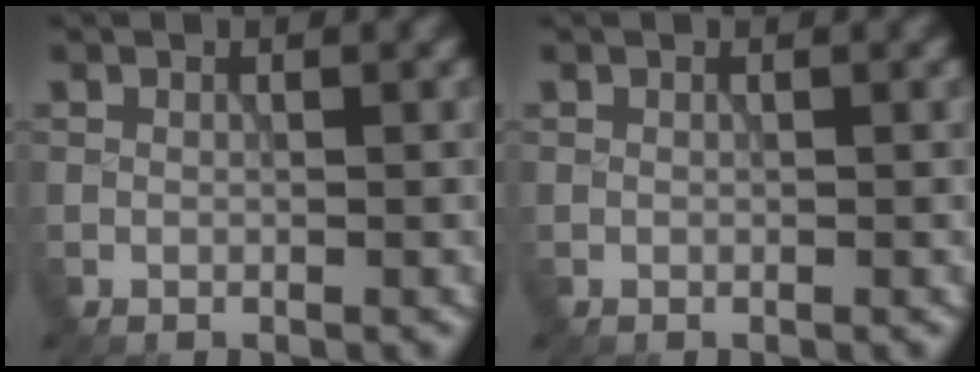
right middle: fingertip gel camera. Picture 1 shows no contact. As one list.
[{"total": 0.0}]